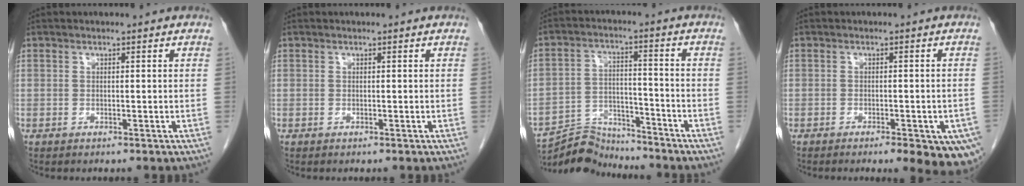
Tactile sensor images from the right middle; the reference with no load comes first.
{"total": 0.0}
{"total": 9.0, "force": [-8.9, 1.3, -0.1], "torque": [-0.002, 0.010, -0.162]}
{"total": 11.2, "force": [-7.0, 3.5, 8.0], "torque": [-0.065, -0.005, -0.082]}